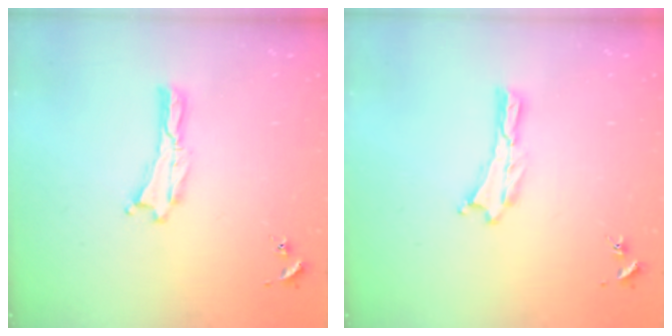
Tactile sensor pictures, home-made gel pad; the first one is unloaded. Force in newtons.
{"total": 0.0}